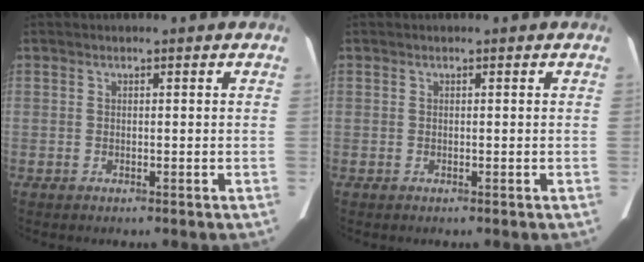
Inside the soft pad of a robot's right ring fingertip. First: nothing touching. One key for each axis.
{"total": 0.0}